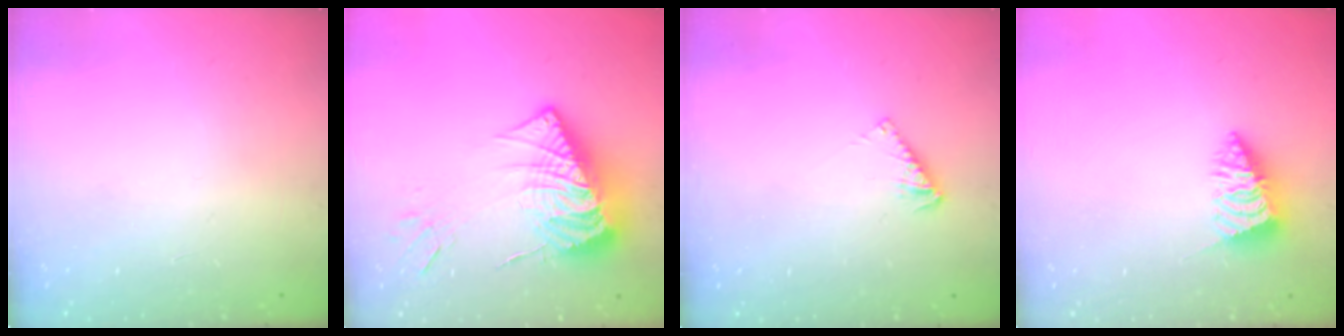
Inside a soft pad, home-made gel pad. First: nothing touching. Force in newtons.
{"total": 17.7, "press": 17.6, "slide": 1.9}
{"total": 3.4, "press": 3.4, "slide": 0.1}
{"total": 2.6, "press": 2.6, "slide": 0.1}